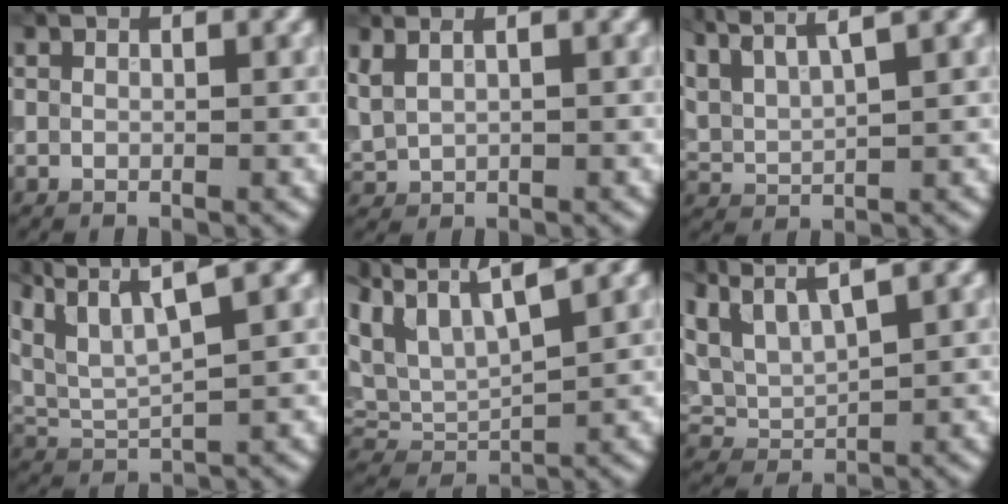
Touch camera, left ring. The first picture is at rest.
{"total": 1.5, "force": [1.0, 0.5, 1.0], "torque": [-0.030, 0.003, 0.029]}
{"total": 6.9, "force": [5.5, 1.5, 3.8], "torque": [-0.092, 0.024, 0.079]}
{"total": 7.1, "force": [4.4, 2.0, 5.2], "torque": [-0.111, 0.019, 0.075]}
{"total": 7.5, "force": [4.6, 3.1, 5.0], "torque": [-0.124, 0.014, 0.084]}
{"total": 4.8, "force": [3.6, 1.4, 2.9], "torque": [-0.077, 0.009, 0.065]}